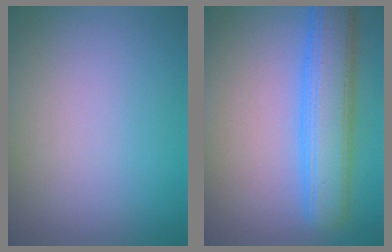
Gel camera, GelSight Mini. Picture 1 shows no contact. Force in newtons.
{"total": 6.5, "press": 6.5, "slide": 0.2}